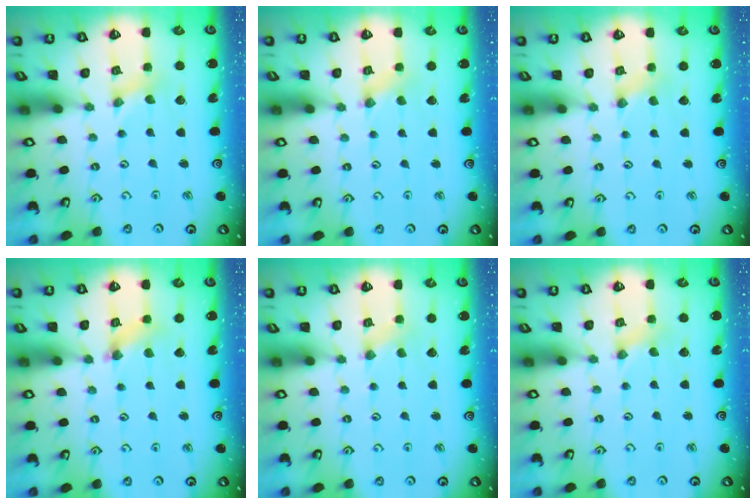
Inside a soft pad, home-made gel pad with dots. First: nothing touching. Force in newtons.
{"total": 0.0}
{"total": 1.4, "press": 1.3, "slide": 0.2}
{"total": 3.2, "press": 3.2, "slide": 0.4}
{"total": 0.0}
{"total": 0.0}